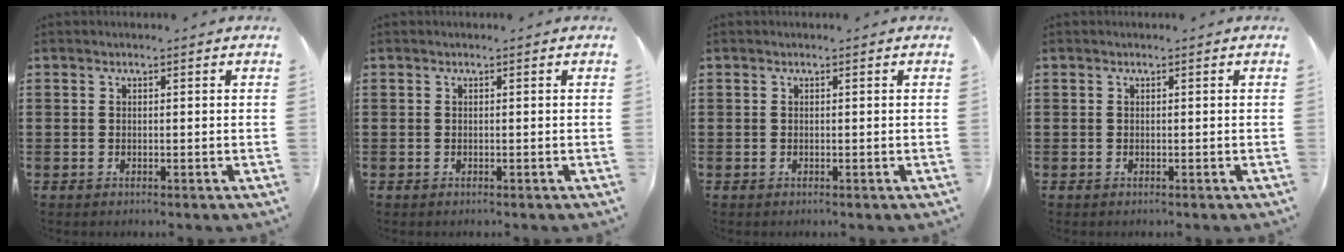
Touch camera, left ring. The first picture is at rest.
{"total": 0.0}
{"total": 0.0}
{"total": 0.0}